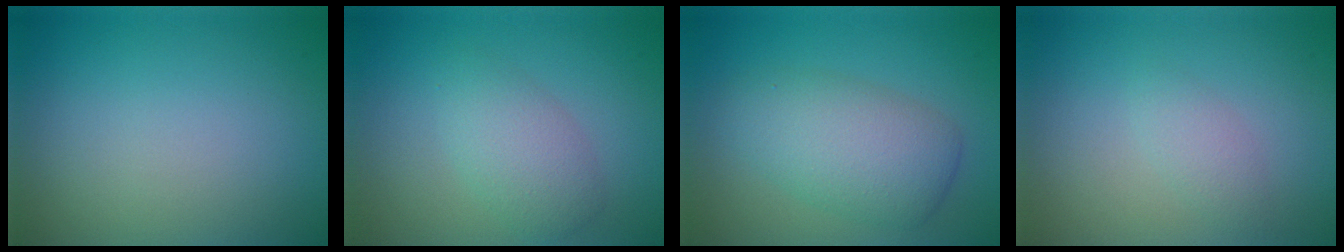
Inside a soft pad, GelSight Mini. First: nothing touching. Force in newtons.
{"total": 3.1, "press": 3.1, "slide": 0.1}
{"total": 5.3, "press": 5.3, "slide": 0.1}
{"total": 1.4, "press": 1.4, "slide": 0.1}